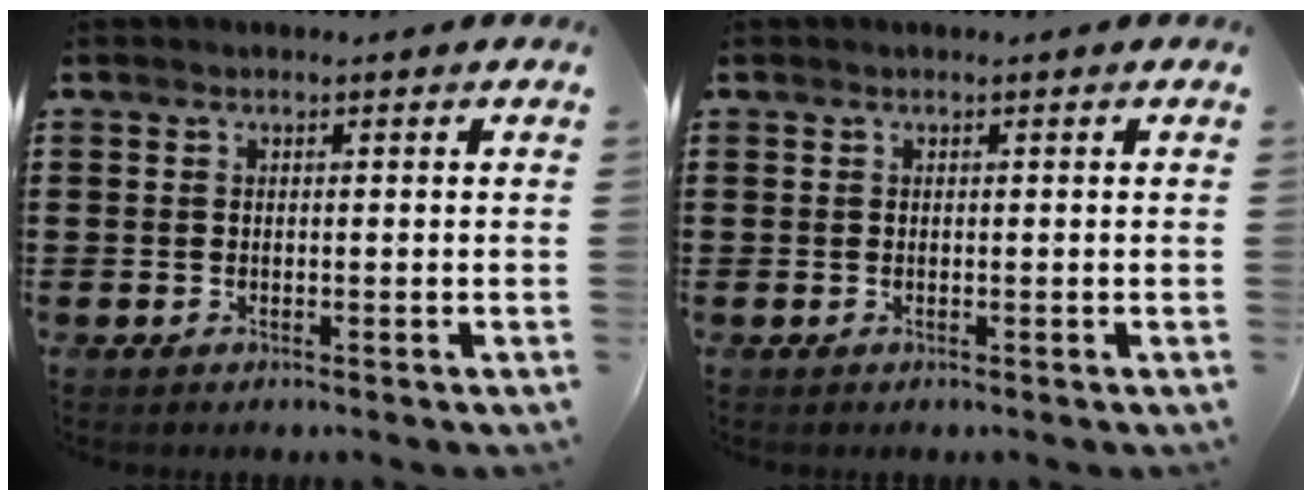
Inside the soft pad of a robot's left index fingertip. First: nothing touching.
{"total": 0.0}